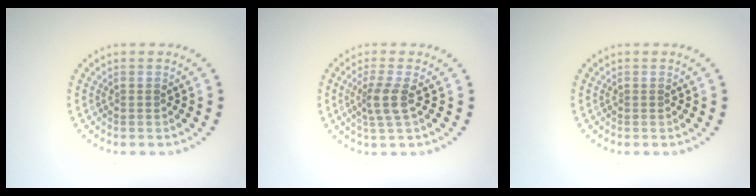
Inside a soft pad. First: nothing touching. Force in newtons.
{"total": 2.4, "press": 1.8, "slide": 1.5}
{"total": 0.0}